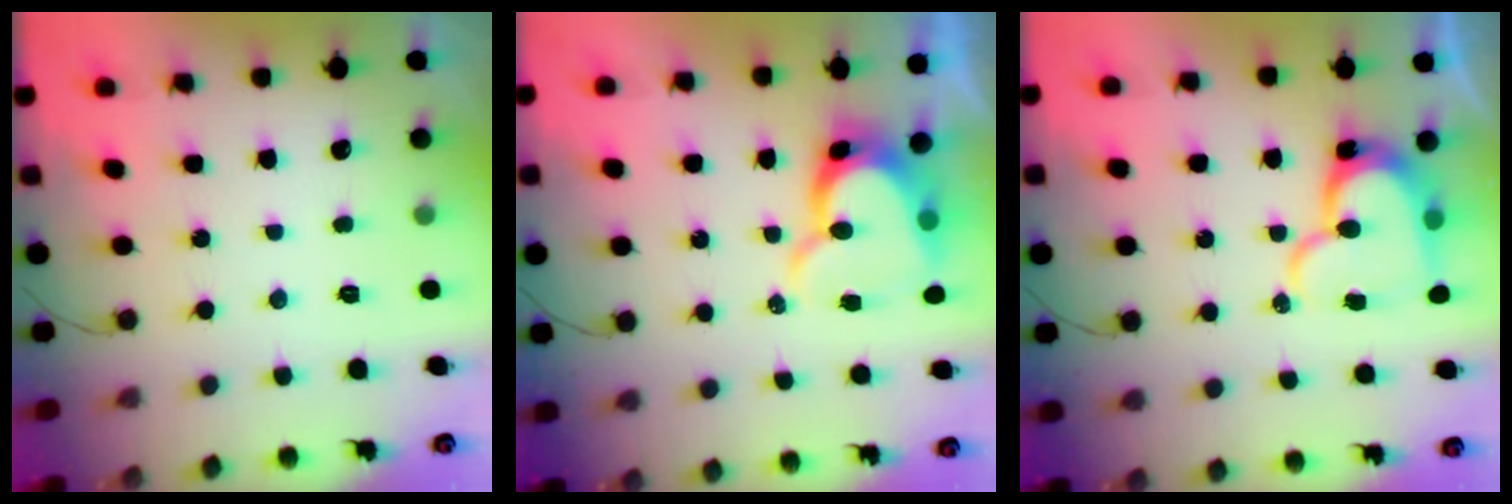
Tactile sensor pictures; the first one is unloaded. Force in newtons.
{"total": 12.5, "press": 12.5, "slide": 1.2}
{"total": 16.2, "press": 16.1, "slide": 1.7}